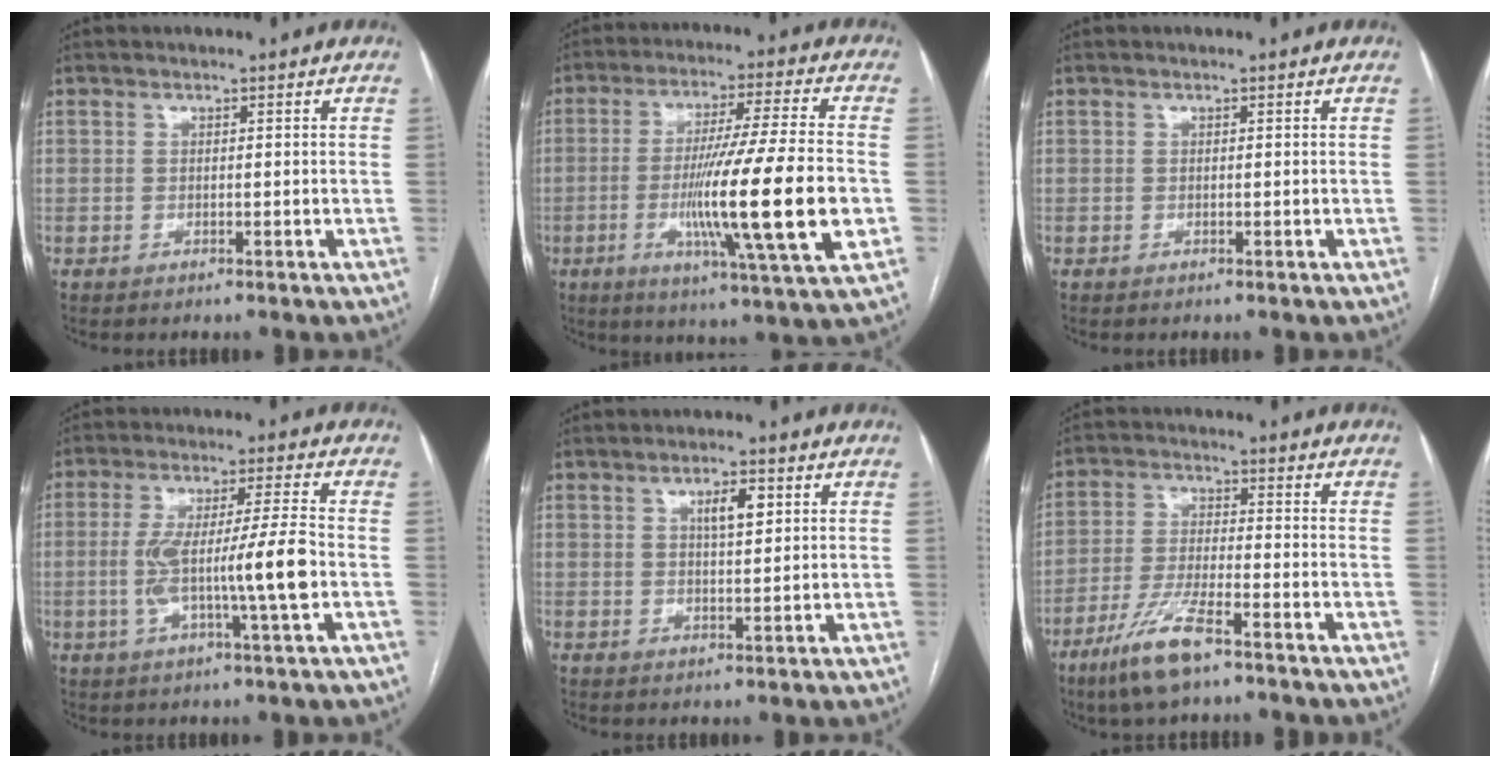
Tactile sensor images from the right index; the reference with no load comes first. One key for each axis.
{"total": 18.9, "fx": -3.8, "fy": -0.5, "fz": 18.5, "tx": -0.303, "ty": -0.017, "tz": -0.064}
{"total": 0.0}
{"total": 11.3, "fx": -1.9, "fy": -0.3, "fz": 11.1, "tx": -0.206, "ty": 0.004, "tz": -0.035}
{"total": 4.0, "fx": 1.6, "fy": 1.0, "fz": 3.5, "tx": -0.060, "ty": 0.002, "tz": 0.027}
{"total": 8.9, "fx": -5.9, "fy": 1.2, "fz": 6.6, "tx": -0.138, "ty": -0.019, "tz": -0.112}